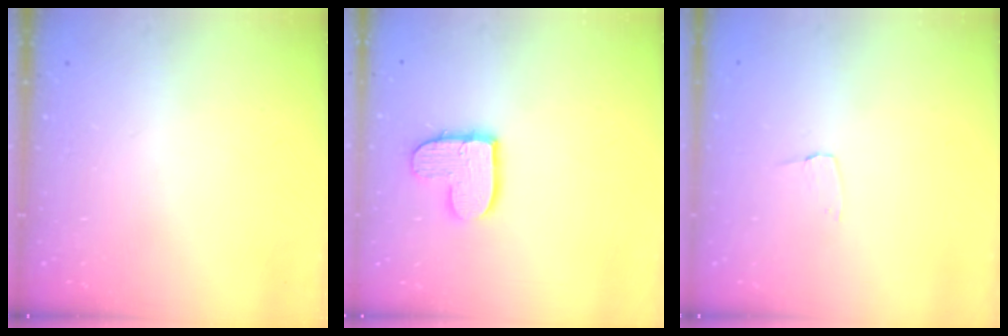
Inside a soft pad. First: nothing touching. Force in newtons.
{"total": 10.1, "press": 10.1, "slide": 0.7}
{"total": 2.6, "press": 2.6, "slide": 0.2}